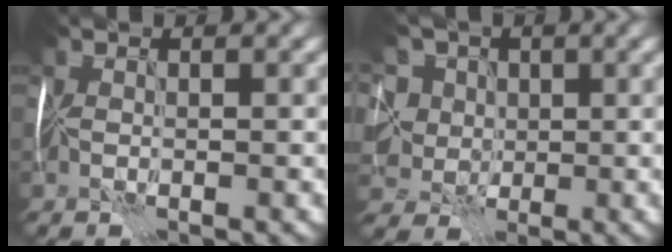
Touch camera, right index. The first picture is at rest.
{"total": 7.8, "force": [2.2, 6.3, 3.9], "torque": [-0.074, 0.014, 0.009]}